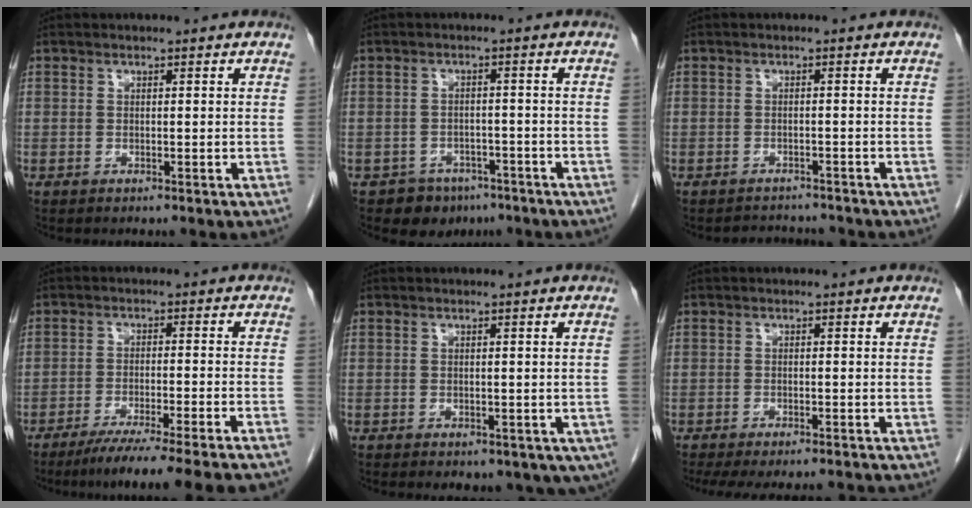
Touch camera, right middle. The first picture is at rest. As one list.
[{"total": 5.2, "force": [-3.7, 3.7, 0.7], "torque": [-0.004, 0.013, -0.047]}, {"total": 3.4, "force": [-3.3, 0.9, -0.2], "torque": [0.005, -0.002, -0.048]}, {"total": 12.9, "force": [-10.7, -1.1, 7.0], "torque": [-0.086, -0.037, -0.161]}, {"total": 8.8, "force": [-4.3, 5.1, 5.7], "torque": [-0.077, -0.008, -0.049]}, {"total": 10.5, "force": [-9.1, 2.4, 4.6], "torque": [-0.070, -0.010, -0.118]}]